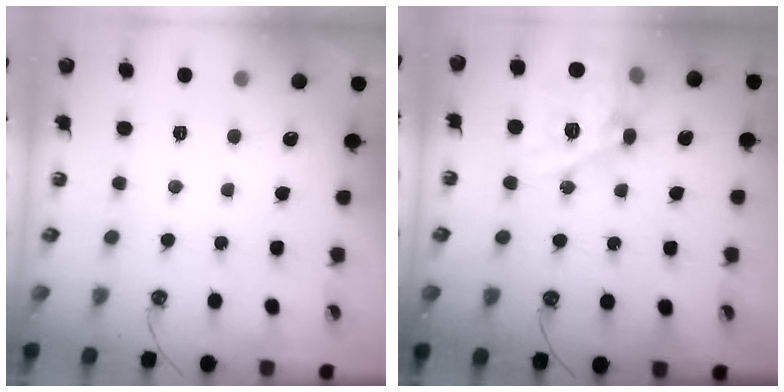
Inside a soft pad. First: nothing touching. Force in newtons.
{"total": 18.0, "press": 17.9, "slide": 1.7}